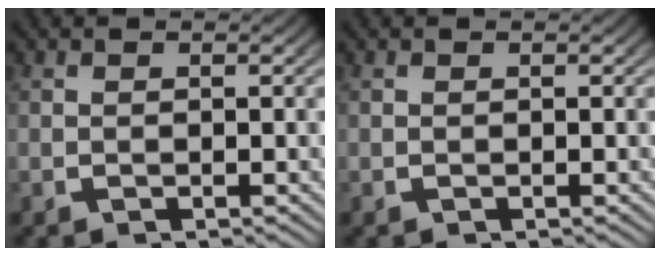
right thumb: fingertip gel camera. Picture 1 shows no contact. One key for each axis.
{"total": 0.0}